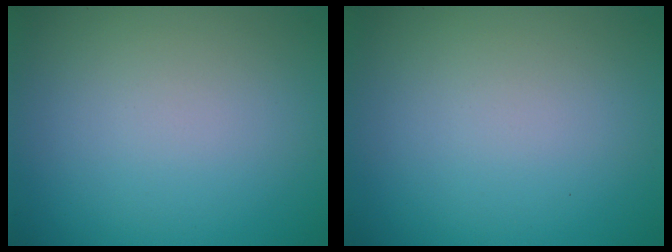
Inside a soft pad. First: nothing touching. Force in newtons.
{"total": 0.0}